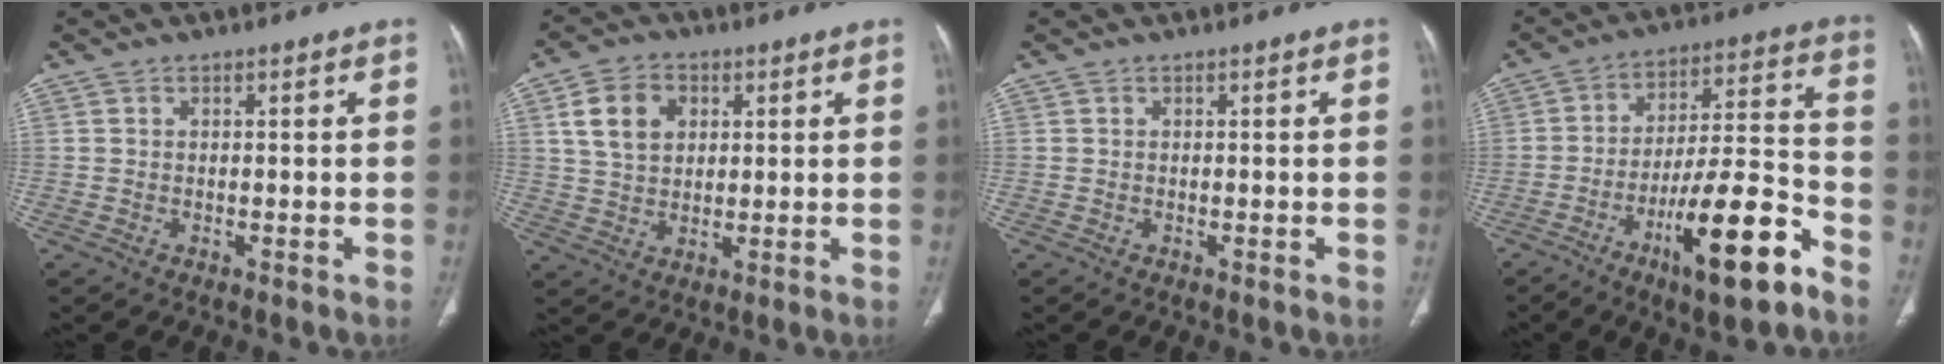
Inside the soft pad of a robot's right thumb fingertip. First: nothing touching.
{"total": 8.6, "force": [2.8, 6.4, 5.1], "torque": [-0.070, 0.000, 0.052]}
{"total": 0.0}
{"total": 17.9, "force": [-9.8, 4.0, 14.4], "torque": [-0.230, 0.062, -0.152]}